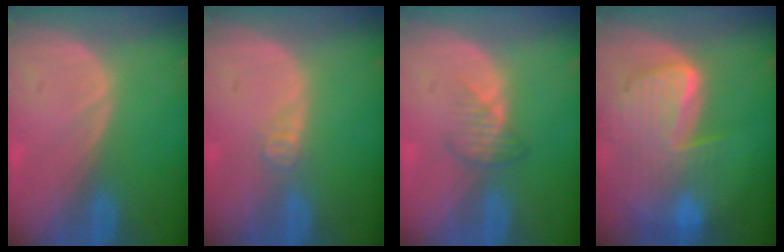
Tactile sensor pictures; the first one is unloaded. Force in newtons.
{"total": 2.0, "press": 1.6, "slide": 1.1}
{"total": 2.8, "press": 2.7, "slide": 0.8}
{"total": 10.0, "press": 8.6, "slide": 5.0}